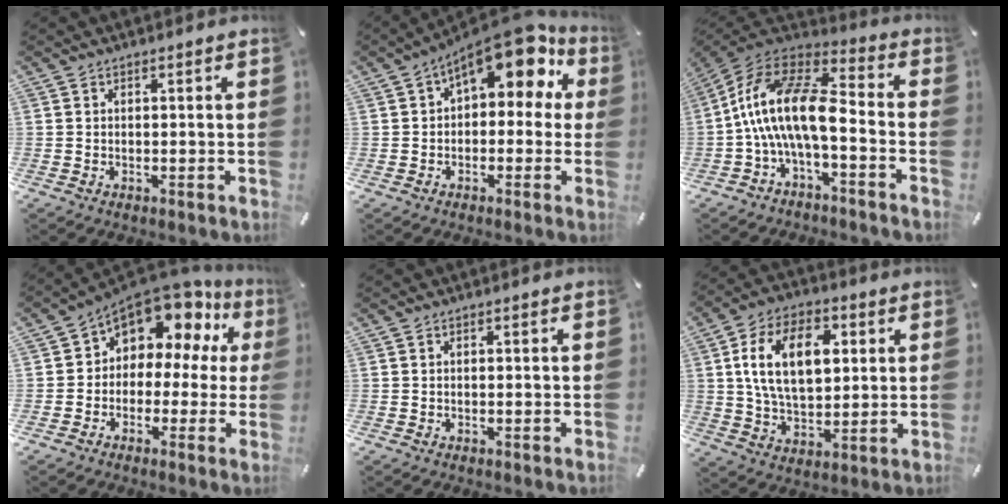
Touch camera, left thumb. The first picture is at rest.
{"total": 12.2, "force": [7.0, 5.5, 8.4], "torque": [-0.128, -0.044, 0.121]}
{"total": 16.4, "force": [-2.5, 7.1, 14.6], "torque": [-0.302, 0.005, -0.049]}
{"total": 10.8, "force": [7.4, 6.4, 4.7], "torque": [-0.080, -0.071, 0.127]}
{"total": 0.0}
{"total": 15.9, "force": [3.9, 9.8, 11.8], "torque": [-0.226, 0.008, 0.065]}